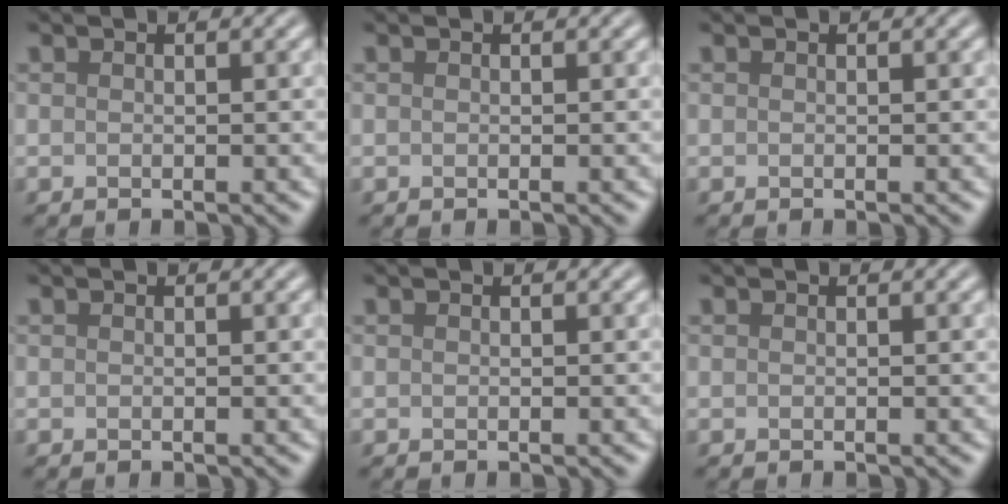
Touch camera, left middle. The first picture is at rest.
{"total": 0.0}
{"total": 0.0}
{"total": 0.0}
{"total": 0.0}
{"total": 0.0}